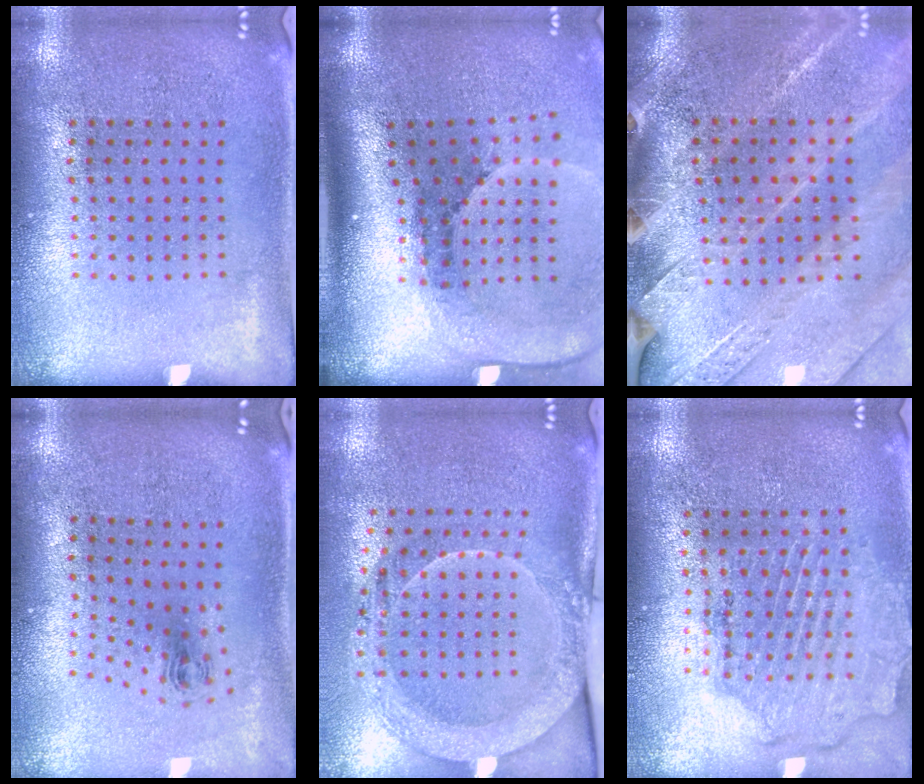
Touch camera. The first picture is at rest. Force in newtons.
{"total": 2.5, "press": 1.7, "slide": 1.8}
{"total": 2.9, "press": 2.9, "slide": 0.4}
{"total": 0.8, "press": 0.4, "slide": 0.8}
{"total": 2.0, "press": 2.0, "slide": 0.3}
{"total": 1.8, "press": 1.7, "slide": 0.6}